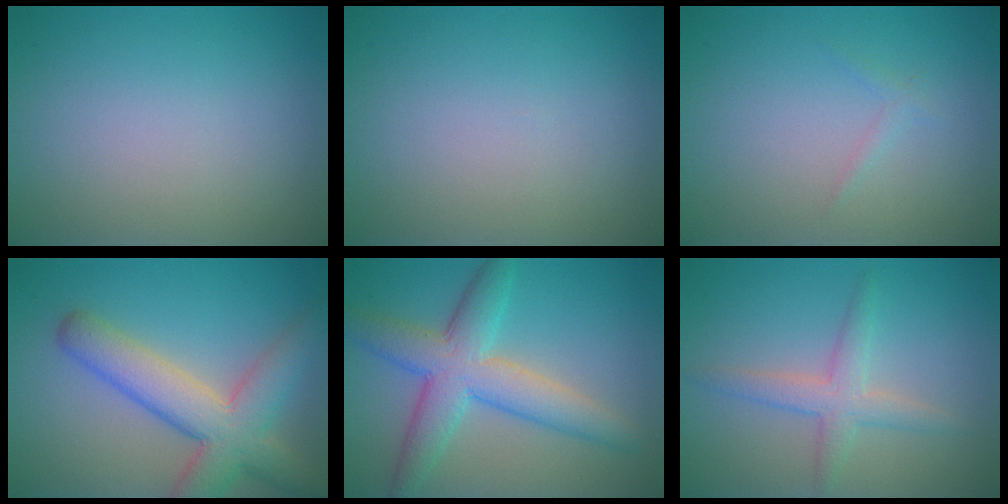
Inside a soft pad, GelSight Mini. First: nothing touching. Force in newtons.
{"total": 0.0}
{"total": 0.7, "press": 0.7, "slide": 0.1}
{"total": 7.3, "press": 7.3, "slide": 0.5}
{"total": 6.5, "press": 6.5, "slide": 0.2}
{"total": 2.7, "press": 2.7, "slide": 0.1}